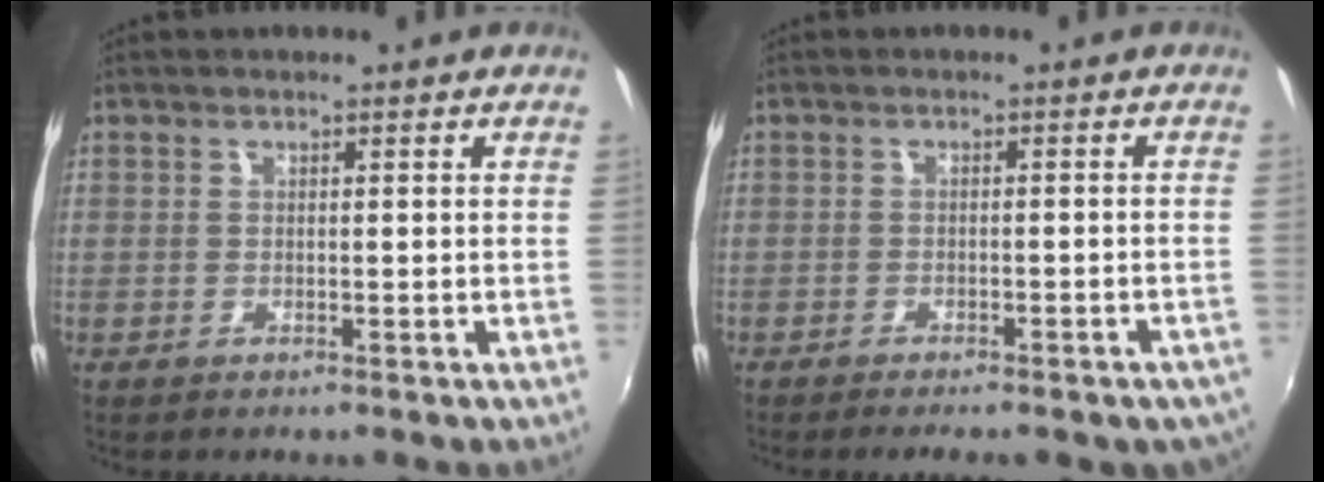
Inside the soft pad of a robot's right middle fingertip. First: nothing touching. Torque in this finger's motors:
{"motor_torque": [1.06, -1.08, 0.55, 0.05]}